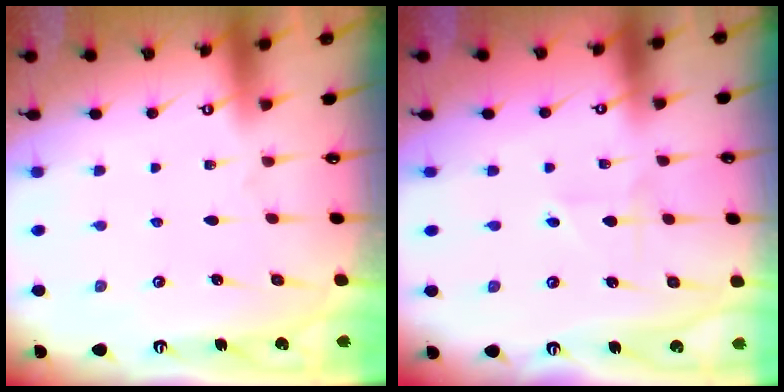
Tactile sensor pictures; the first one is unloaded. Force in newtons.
{"total": 1.9, "press": 1.9, "slide": 0.2}